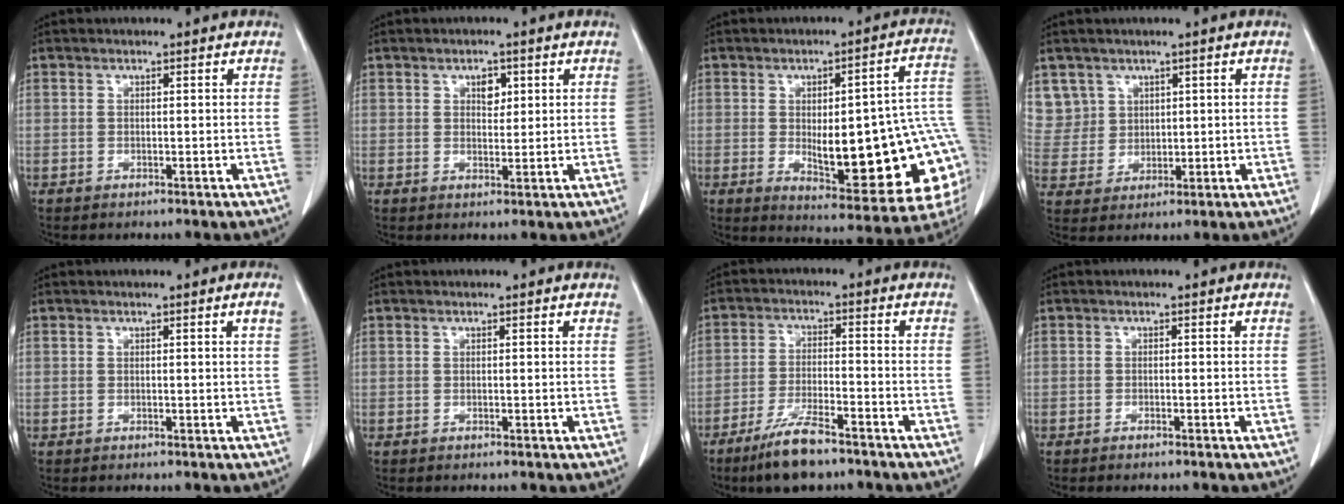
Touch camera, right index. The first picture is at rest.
{"total": 2.6, "force": [1.2, 1.6, 1.8], "torque": [-0.023, 0.000, 0.017]}
{"total": 22.8, "force": [-1.9, 6.0, 22.0], "torque": [-0.215, 0.018, -0.003]}
{"total": 6.8, "force": [3.6, 5.8, -0.2], "torque": [0.003, 0.013, 0.084]}
{"total": 1.0, "force": [0.5, -0.3, 0.8], "torque": [-0.015, -0.003, 0.007]}
{"total": 0.0}
{"total": 8.2, "force": [-6.1, 1.4, 5.3], "torque": [-0.106, -0.016, -0.111]}
{"total": 0.7, "force": [-0.5, 0.1, 0.4], "torque": [-0.011, -0.002, -0.008]}